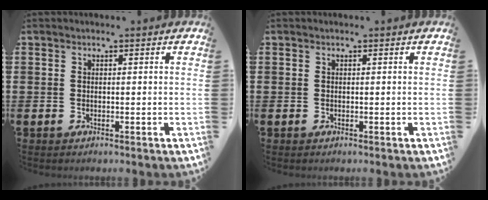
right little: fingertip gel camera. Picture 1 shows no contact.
{"total": 0.0}